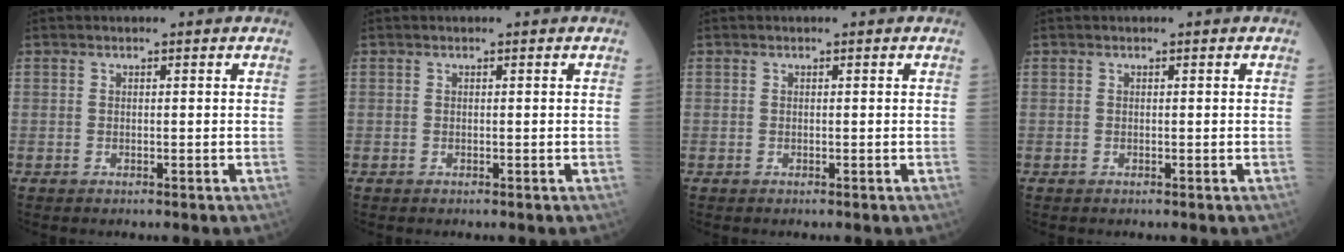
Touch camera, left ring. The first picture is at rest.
{"total": 0.0}
{"total": 0.0}
{"total": 0.0}